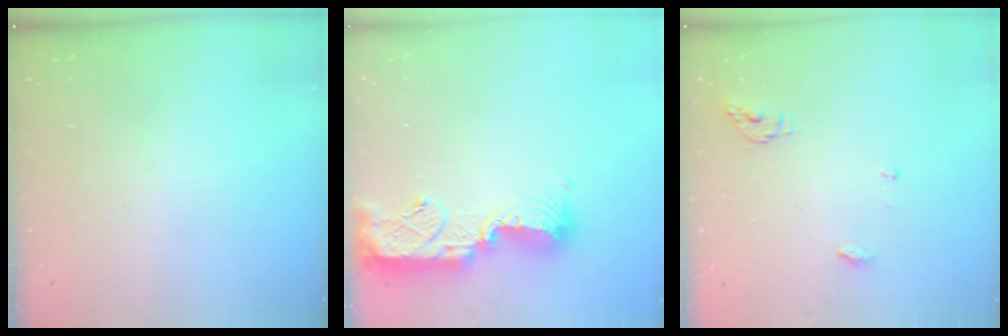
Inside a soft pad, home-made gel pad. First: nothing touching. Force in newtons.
{"total": 13.1, "press": 13.1, "slide": 0.8}
{"total": 4.8, "press": 4.8, "slide": 0.4}